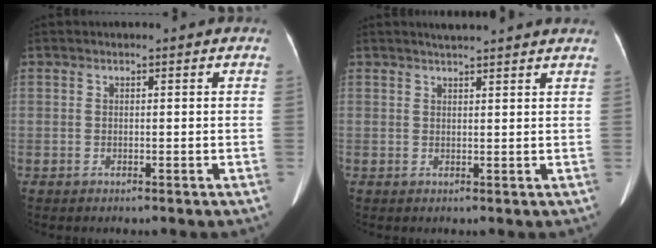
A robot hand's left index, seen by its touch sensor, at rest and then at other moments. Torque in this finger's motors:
{"motor_torque": [0.05, -2.09, -0.02, 0.00]}